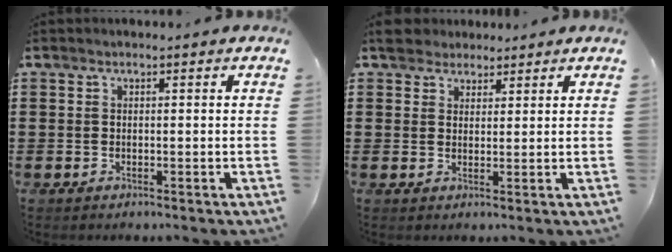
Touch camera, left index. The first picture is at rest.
{"total": 3.7, "force": [3.1, 2.1, 0.5], "torque": [-0.018, 0.005, 0.057]}